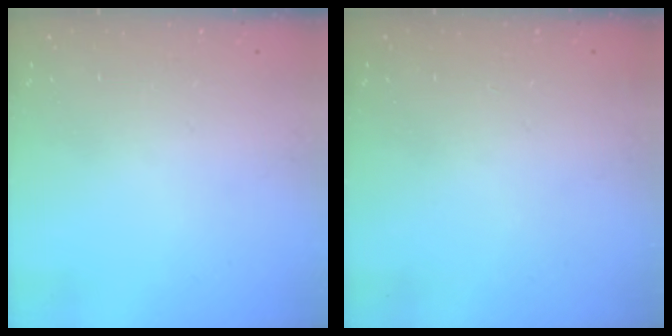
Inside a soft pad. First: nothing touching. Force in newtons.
{"total": 8.9, "press": 3.1, "slide": 8.3}